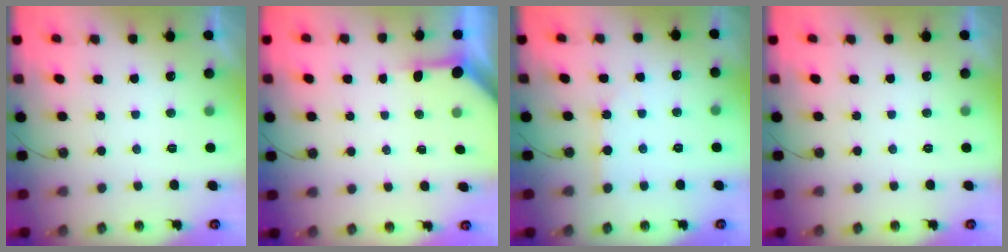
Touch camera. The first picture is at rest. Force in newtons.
{"total": 3.2, "press": 3.2, "slide": 0.3}
{"total": 2.4, "press": 2.4, "slide": 0.3}
{"total": 0.0}